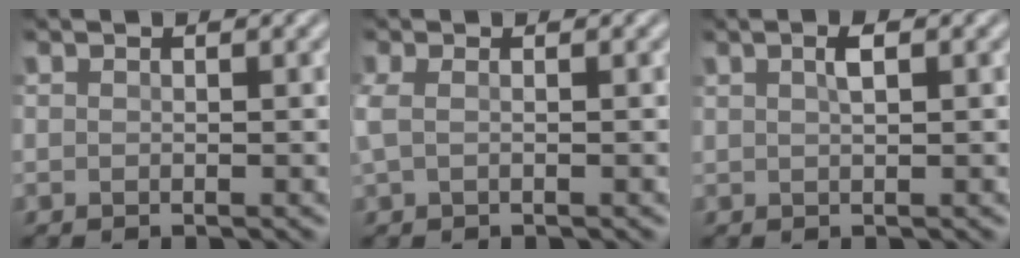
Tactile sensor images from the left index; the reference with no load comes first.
{"total": 1.6, "force": [0.2, 0.7, 1.4], "torque": [-0.036, 0.003, -0.001]}
{"total": 1.5, "force": [0.6, 0.4, 1.2], "torque": [-0.025, 0.004, 0.010]}